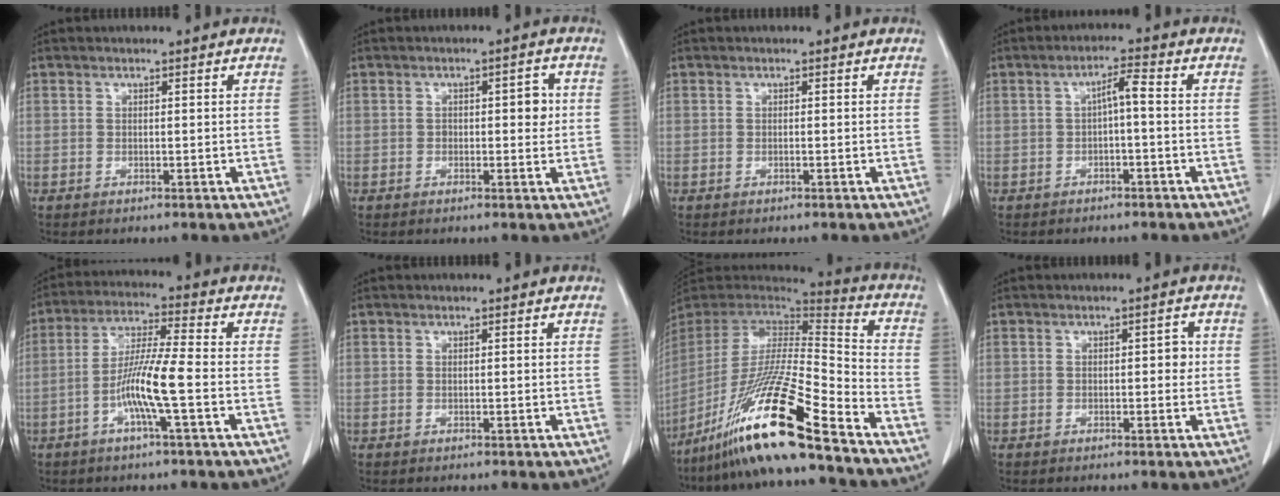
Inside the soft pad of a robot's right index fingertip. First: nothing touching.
{"total": 3.4, "force": [0.3, 1.6, 3.0], "torque": [-0.039, 0.009, 0.004]}
{"total": 0.0}
{"total": 3.1, "force": [-0.3, 0.4, 3.0], "torque": [-0.053, 0.013, -0.004]}
{"total": 8.8, "force": [-2.8, -0.2, 8.4], "torque": [-0.168, 0.002, -0.057]}
{"total": 0.0}
{"total": 22.2, "force": [-15.5, -0.1, 15.9], "torque": [-0.322, -0.041, -0.289]}
{"total": 2.0, "force": [0.1, 0.9, 1.8], "torque": [-0.019, 0.008, -0.001]}